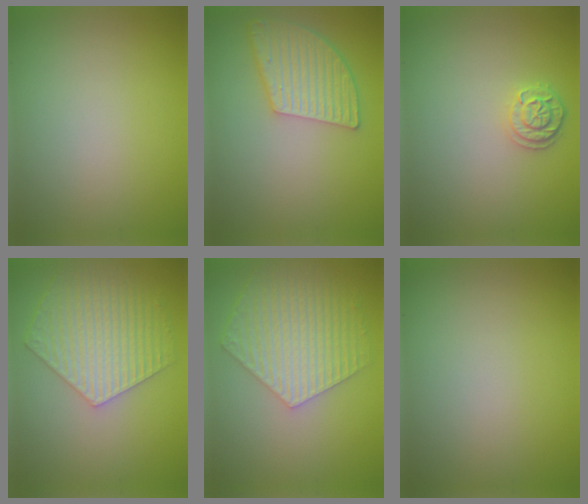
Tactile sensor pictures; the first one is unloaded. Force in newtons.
{"total": 5.0, "press": 4.0, "slide": 3.1}
{"total": 2.1, "press": 1.9, "slide": 0.9}
{"total": 5.8, "press": 4.6, "slide": 3.5}
{"total": 5.9, "press": 4.6, "slide": 3.6}
{"total": 0.0}